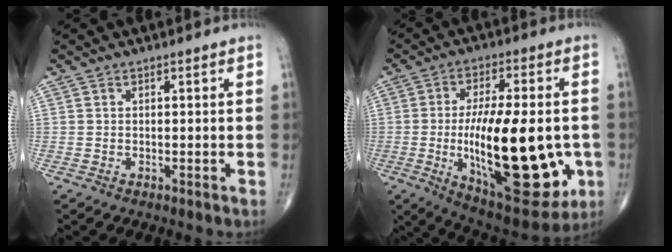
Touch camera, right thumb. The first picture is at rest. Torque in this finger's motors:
{"motor_torque": [1.44, 3.56, 1.63, 1.02, 0.69]}